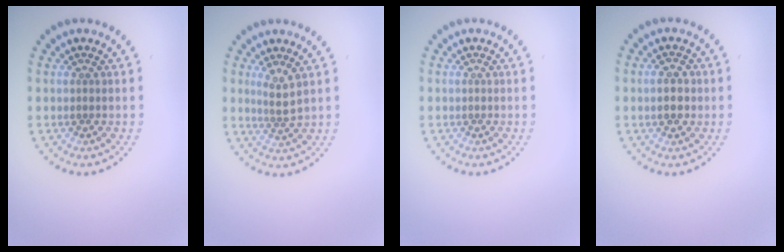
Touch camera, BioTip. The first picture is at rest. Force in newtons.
{"total": 1.8, "press": 1.3, "slide": 1.3}
{"total": 0.0}
{"total": 2.9, "press": 2.9, "slide": 0.2}